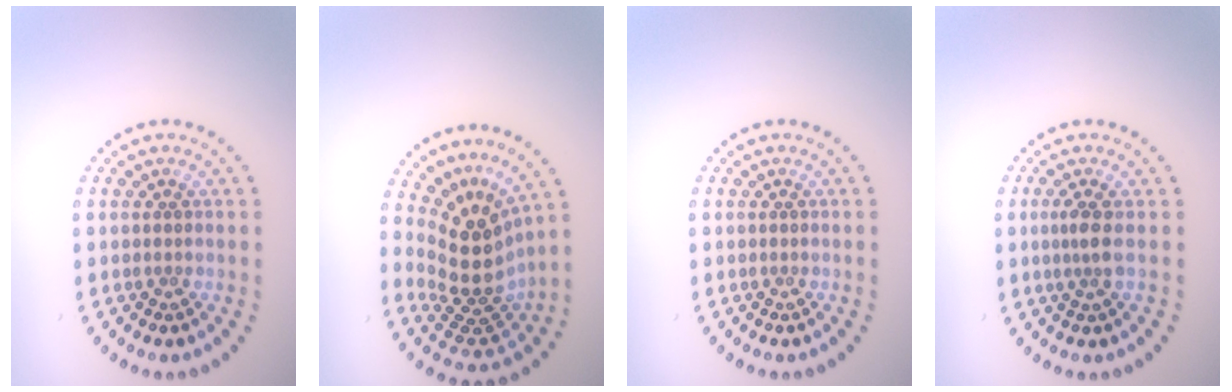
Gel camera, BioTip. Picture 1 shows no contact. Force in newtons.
{"total": 5.1, "press": 3.6, "slide": 3.6}
{"total": 0.0}
{"total": 1.6, "press": 1.2, "slide": 1.1}